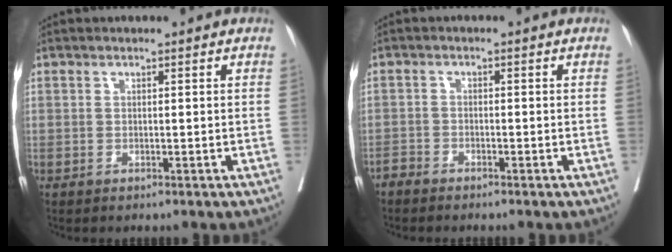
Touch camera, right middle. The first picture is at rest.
{"total": 1.5, "force": [-1.5, 0.2, 0.1], "torque": [0.002, 0.000, -0.031]}